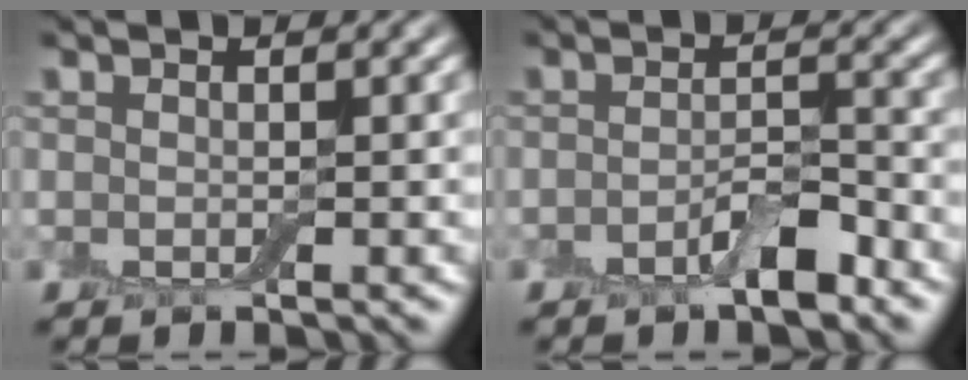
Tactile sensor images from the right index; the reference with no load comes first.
{"total": 2.9, "force": [-1.6, 1.1, 2.2], "torque": [-0.035, 0.007, -0.028]}